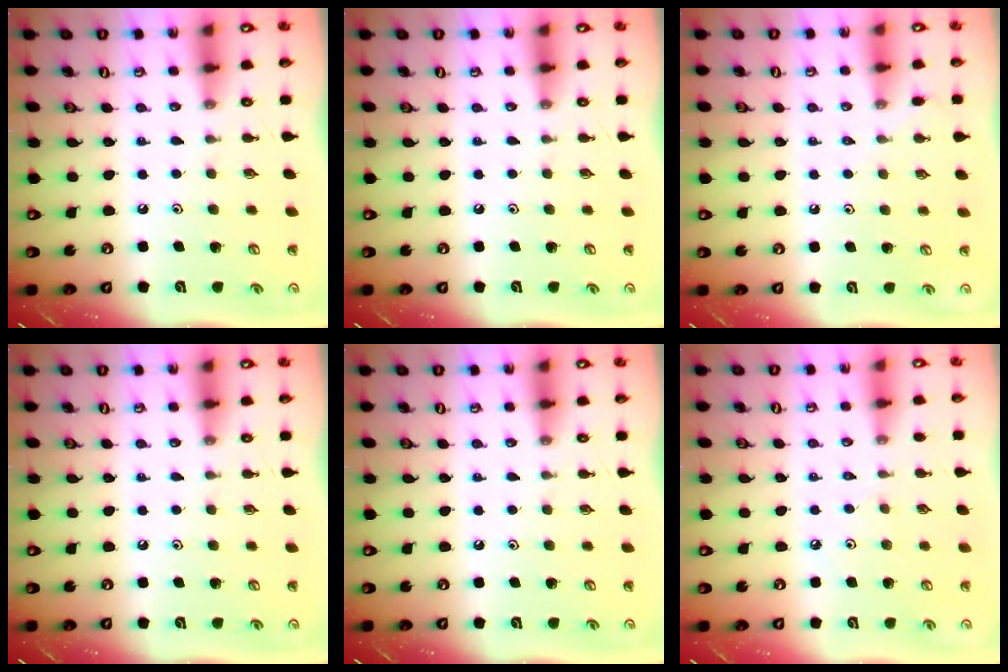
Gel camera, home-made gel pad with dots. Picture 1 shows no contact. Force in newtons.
{"total": 0.0}
{"total": 2.9, "press": 2.9, "slide": 0.6}
{"total": 0.0}
{"total": 0.0}
{"total": 2.1, "press": 2.0, "slide": 0.4}